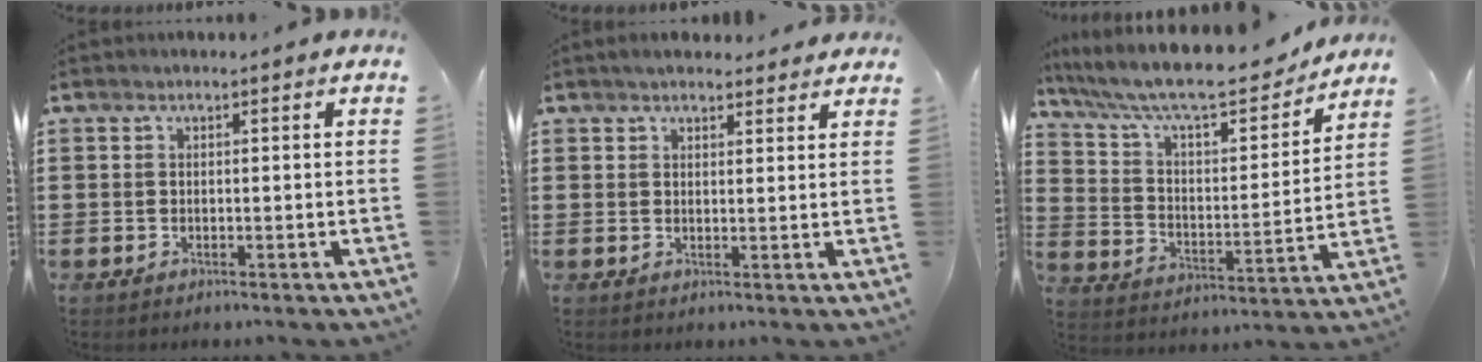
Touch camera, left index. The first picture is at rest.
{"total": 2.5, "force": [2.4, 0.6, 0.5], "torque": [-0.014, 0.002, 0.045]}
{"total": 10.9, "force": [9.3, 1.8, 5.4], "torque": [-0.132, -0.059, 0.155]}